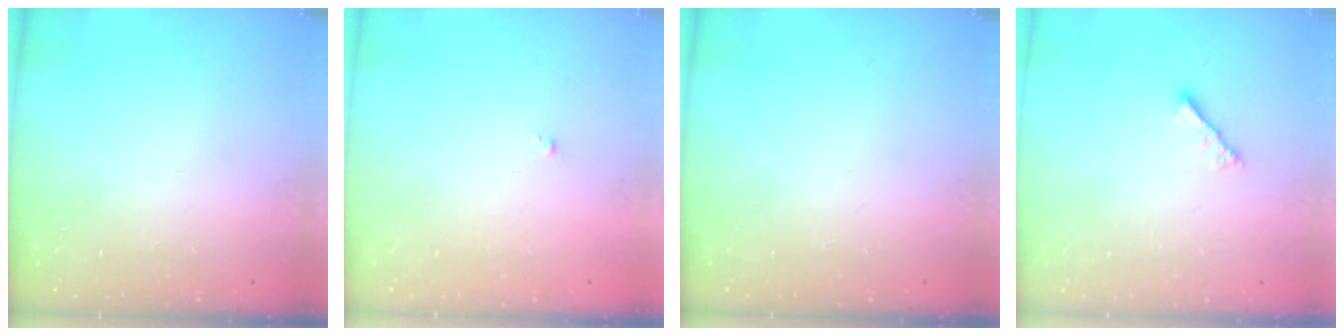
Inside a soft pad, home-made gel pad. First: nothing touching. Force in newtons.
{"total": 0.0}
{"total": 0.0}
{"total": 2.8, "press": 2.8, "slide": 0.6}